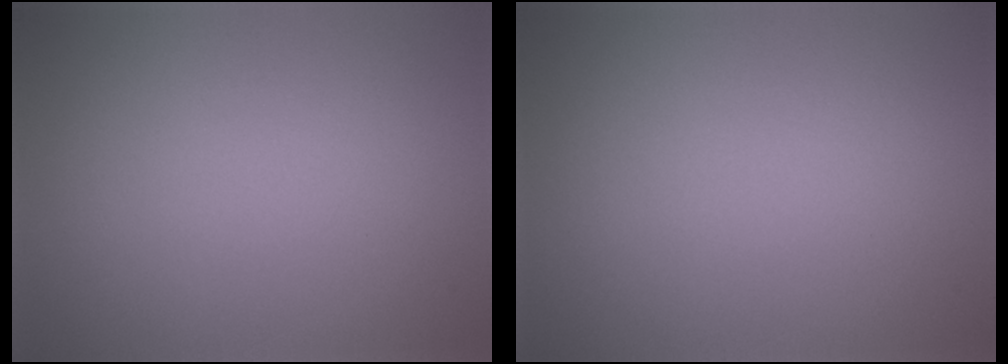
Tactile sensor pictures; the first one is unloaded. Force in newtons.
{"total": 0.0}